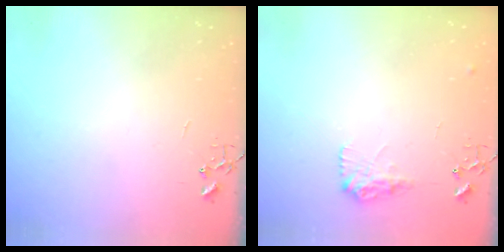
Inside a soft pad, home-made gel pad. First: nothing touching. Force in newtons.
{"total": 10.2, "press": 10.2, "slide": 0.3}